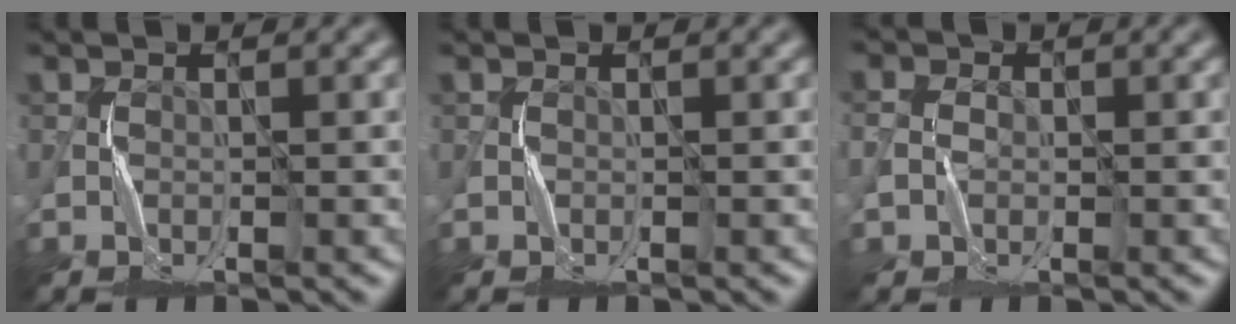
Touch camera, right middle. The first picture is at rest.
{"total": 0.0}
{"total": 1.7, "force": [-0.4, 1.3, 1.0], "torque": [-0.022, 0.004, -0.011]}